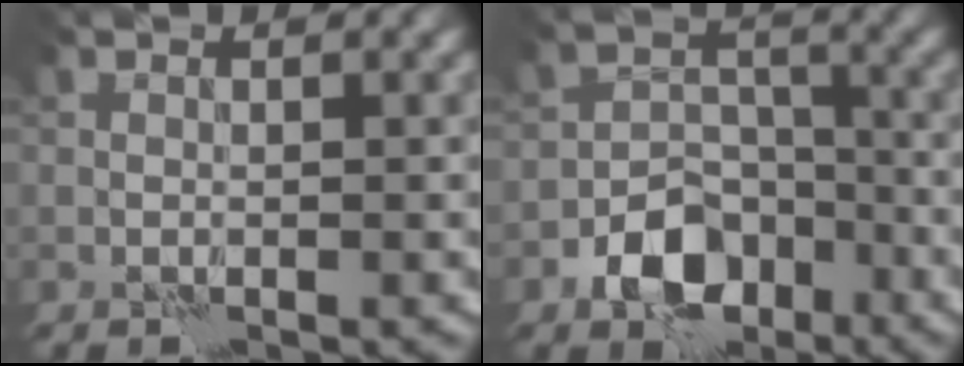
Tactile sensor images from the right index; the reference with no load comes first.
{"total": 6.2, "force": [-3.4, 4.1, 3.2], "torque": [-0.046, -0.005, -0.062]}